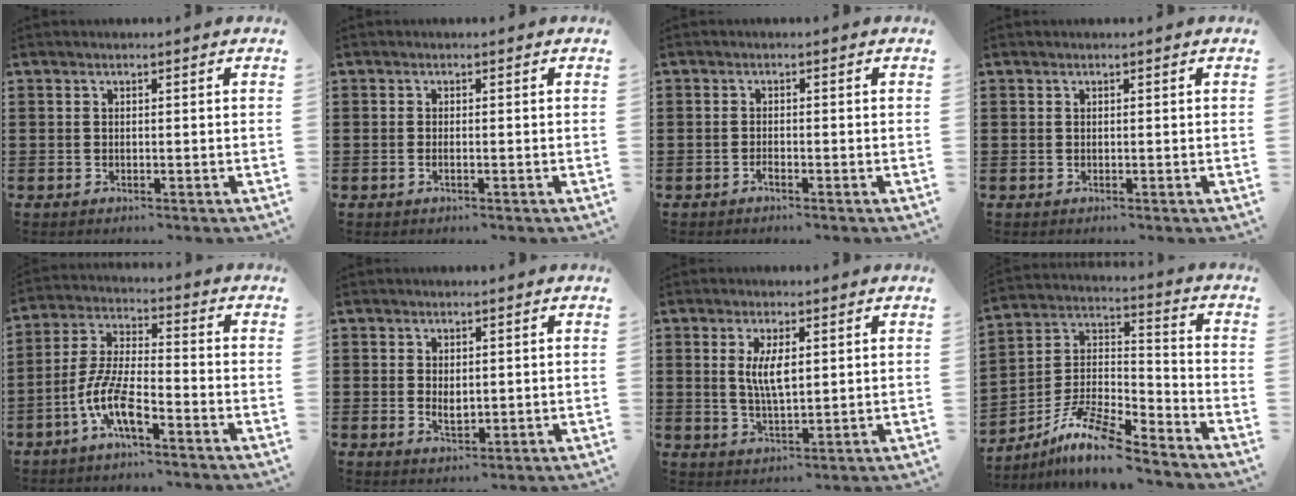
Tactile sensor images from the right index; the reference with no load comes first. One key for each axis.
{"total": 0.5, "fx": -0.3, "fy": -0.1, "fz": 0.4, "tx": -0.007, "ty": -0.004, "tz": -0.005}
{"total": 0.9, "fx": -0.8, "fy": 0.0, "fz": 0.4, "tx": -0.010, "ty": -0.005, "tz": -0.015}
{"total": 0.0}
{"total": 8.7, "fx": -4.7, "fy": 2.4, "fz": 7.0, "tx": -0.168, "ty": -0.011, "tz": -0.094}
{"total": 2.0, "fx": 0.1, "fy": 1.2, "fz": 1.6, "tx": -0.024, "ty": 0.001, "tz": 0.001}
{"total": 5.1, "fx": 0.9, "fy": 1.7, "fz": 4.7, "tx": -0.095, "ty": 0.004, "tz": 0.014}
{"total": 10.0, "fx": -8.3, "fy": 1.7, "fz": 5.3, "tx": -0.123, "ty": 0.002, "tz": -0.170}